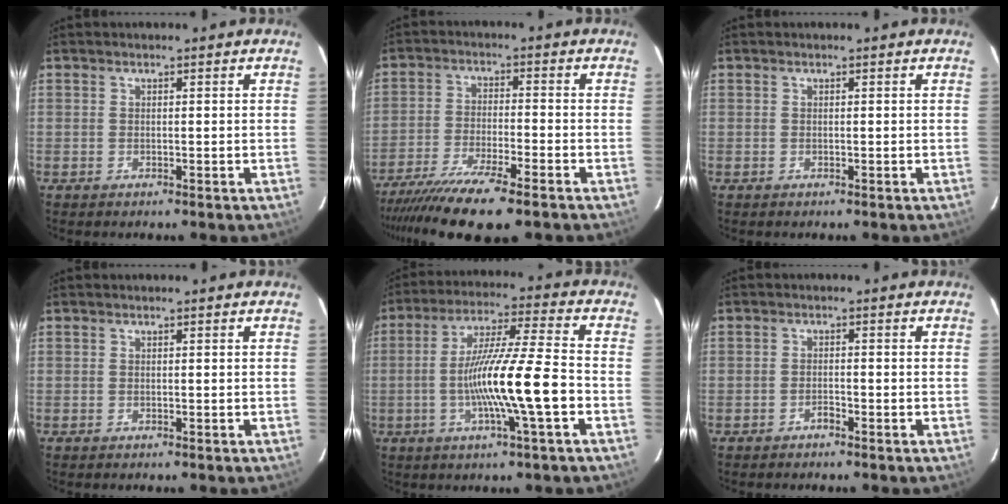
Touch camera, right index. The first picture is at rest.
{"total": 12.6, "force": [-10.0, 0.8, 7.6], "torque": [-0.130, -0.029, -0.164]}
{"total": 0.0}
{"total": 0.0}
{"total": 13.5, "force": [-3.3, -0.5, 13.1], "torque": [-0.238, -0.004, -0.064]}
{"total": 1.1, "force": [-0.9, 0.3, 0.5], "torque": [-0.008, 0.002, -0.016]}